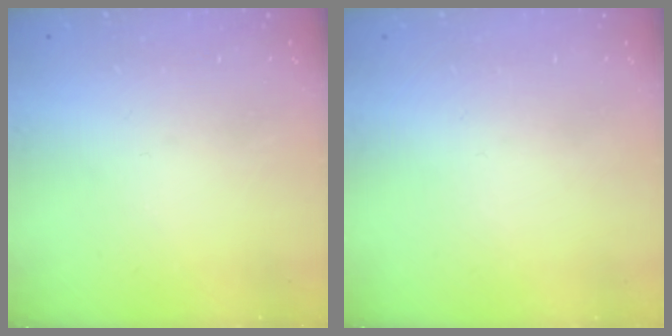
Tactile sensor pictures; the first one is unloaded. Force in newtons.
{"total": 1.9, "press": 1.9, "slide": 0.1}